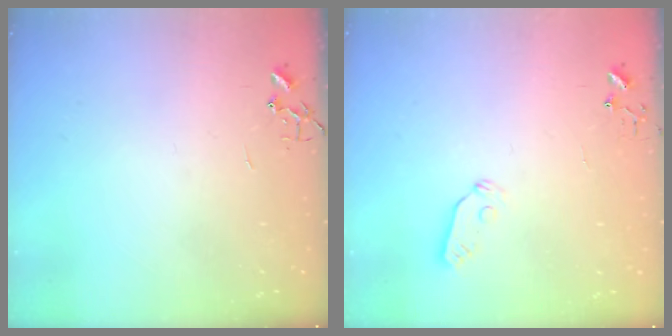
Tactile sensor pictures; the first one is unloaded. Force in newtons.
{"total": 3.8, "press": 3.7, "slide": 0.5}